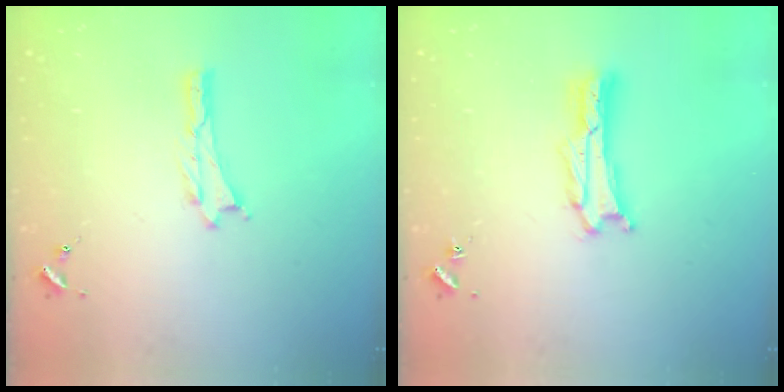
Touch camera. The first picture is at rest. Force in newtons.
{"total": 1.7, "press": 1.7, "slide": 0.3}